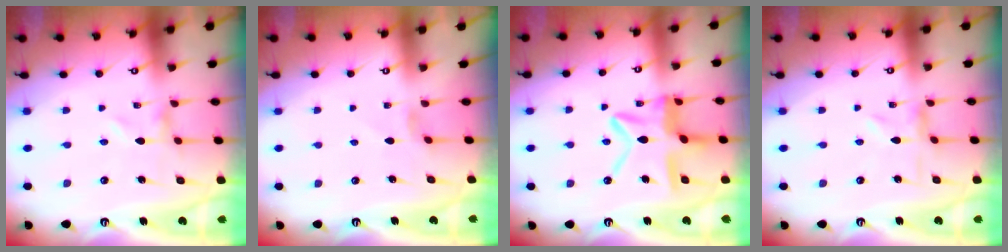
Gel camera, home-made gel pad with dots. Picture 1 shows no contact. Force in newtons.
{"total": 0.9, "press": 0.8, "slide": 0.3}
{"total": 13.5, "press": 13.5, "slide": 1.2}
{"total": 1.0, "press": 1.0, "slide": 0.2}